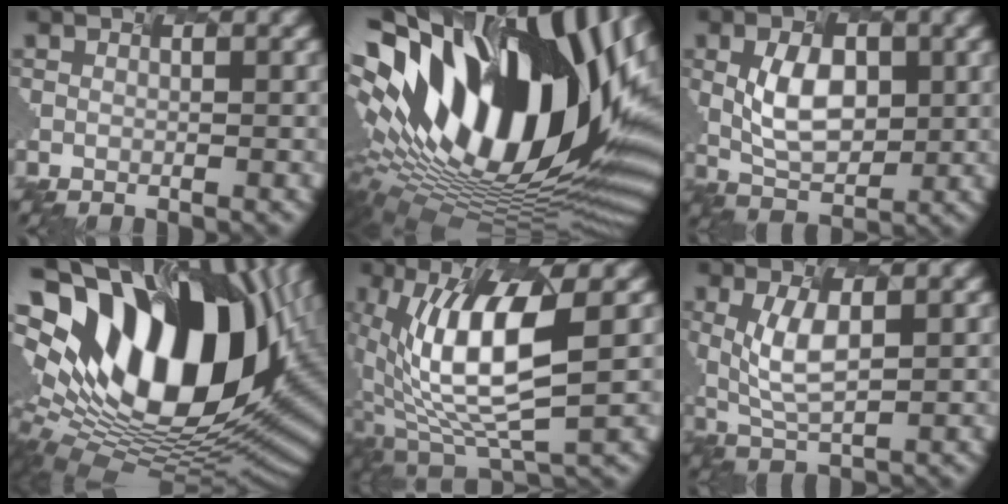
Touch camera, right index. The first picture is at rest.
{"total": 19.5, "force": [3.0, 10.1, 16.4], "torque": [-0.288, 0.012, 0.035]}
{"total": 4.9, "force": [-0.2, 3.1, 3.8], "torque": [-0.079, -0.004, 0.004]}
{"total": 19.5, "force": [4.0, 12.0, 14.9], "torque": [-0.297, -0.005, 0.084]}
{"total": 10.1, "force": [0.4, 3.5, 9.5], "torque": [-0.192, -0.007, 0.015]}
{"total": 4.0, "force": [0.1, 1.6, 3.7], "torque": [-0.087, -0.004, 0.008]}